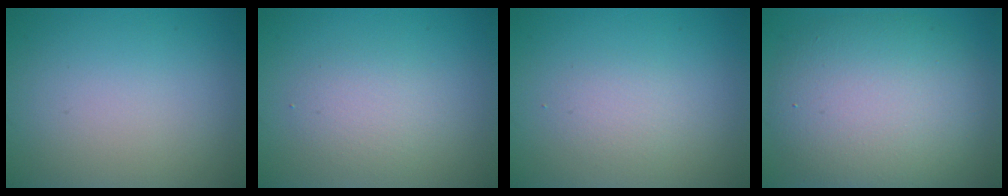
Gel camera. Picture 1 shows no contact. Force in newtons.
{"total": 2.3, "press": 2.3, "slide": 0.1}
{"total": 1.5, "press": 1.4, "slide": 0.1}
{"total": 9.4, "press": 9.4, "slide": 0.6}